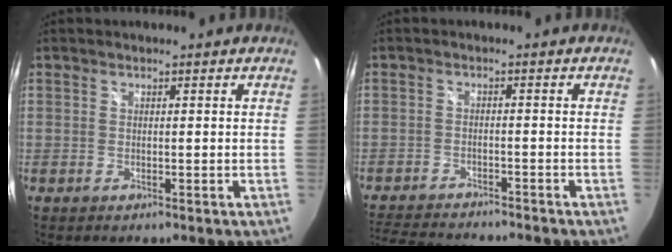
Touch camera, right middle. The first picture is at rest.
{"total": 9.9, "force": [-9.2, 1.3, 3.3], "torque": [-0.090, -0.012, -0.152]}